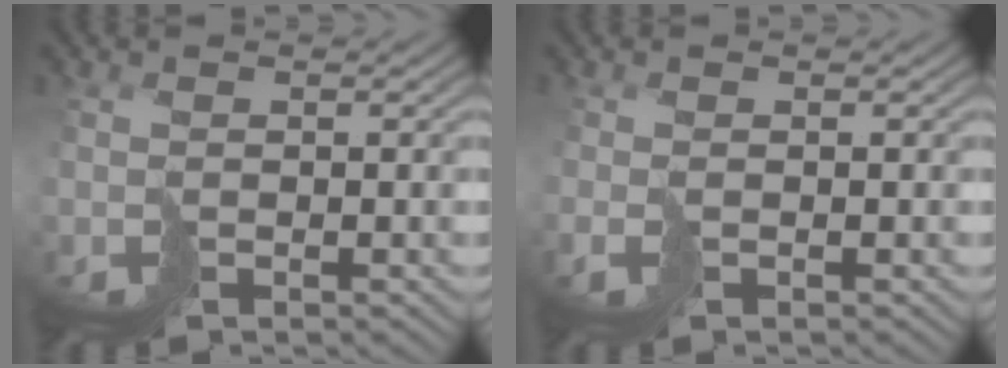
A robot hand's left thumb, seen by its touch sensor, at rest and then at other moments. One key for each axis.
{"total": 1.1, "fx": -0.6, "fy": 0.5, "fz": 0.8, "tx": -0.024, "ty": -0.004, "tz": -0.015}